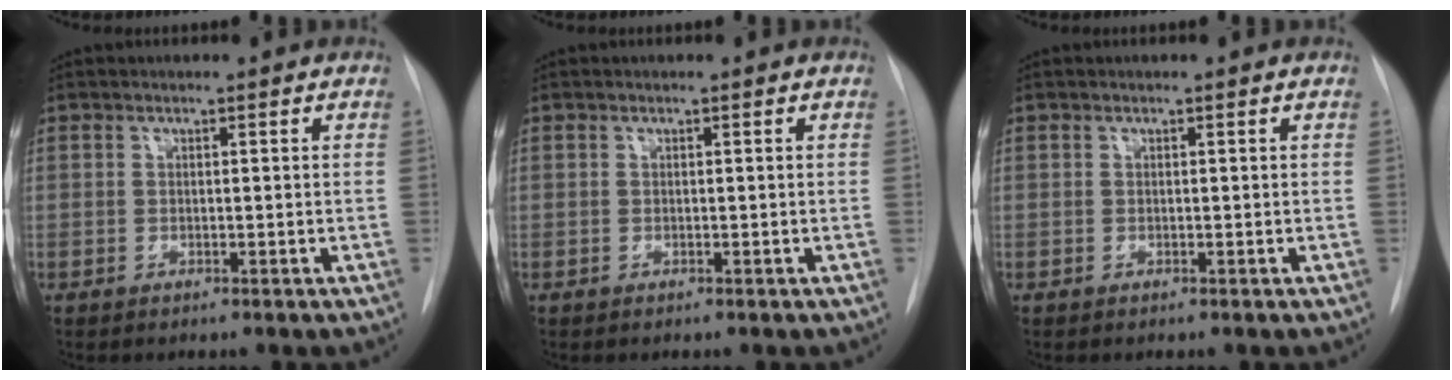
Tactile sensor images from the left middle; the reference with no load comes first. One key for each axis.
{"total": 0.0}
{"total": 0.0}